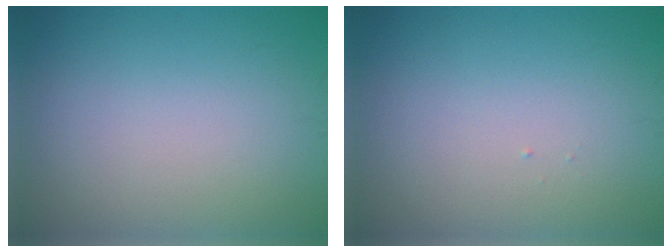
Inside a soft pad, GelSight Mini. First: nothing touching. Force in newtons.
{"total": 0.0}